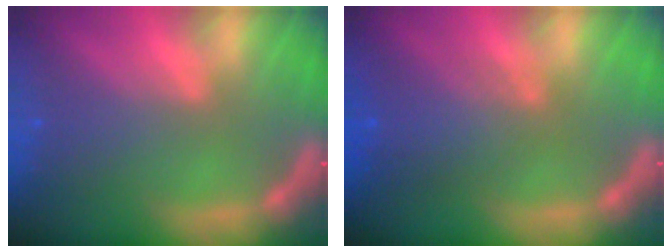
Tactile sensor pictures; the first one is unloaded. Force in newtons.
{"total": 4.6}